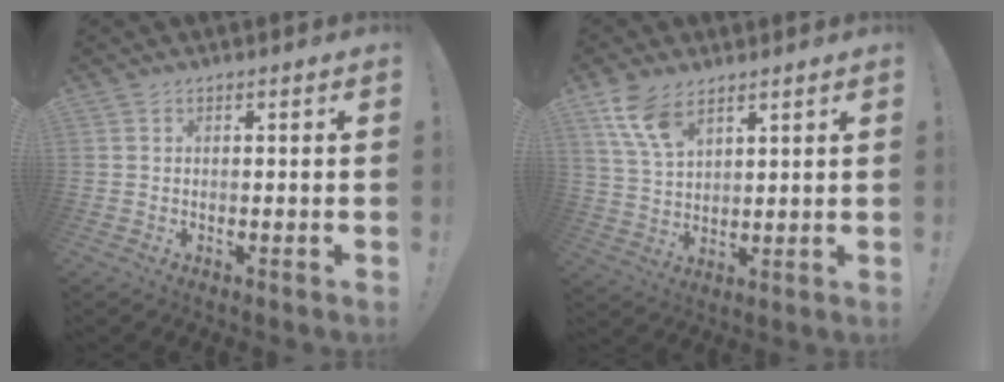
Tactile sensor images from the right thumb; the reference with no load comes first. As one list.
[{"total": 9.5, "force": [6.1, 4.6, 5.6], "torque": [-0.106, -0.024, 0.121]}]